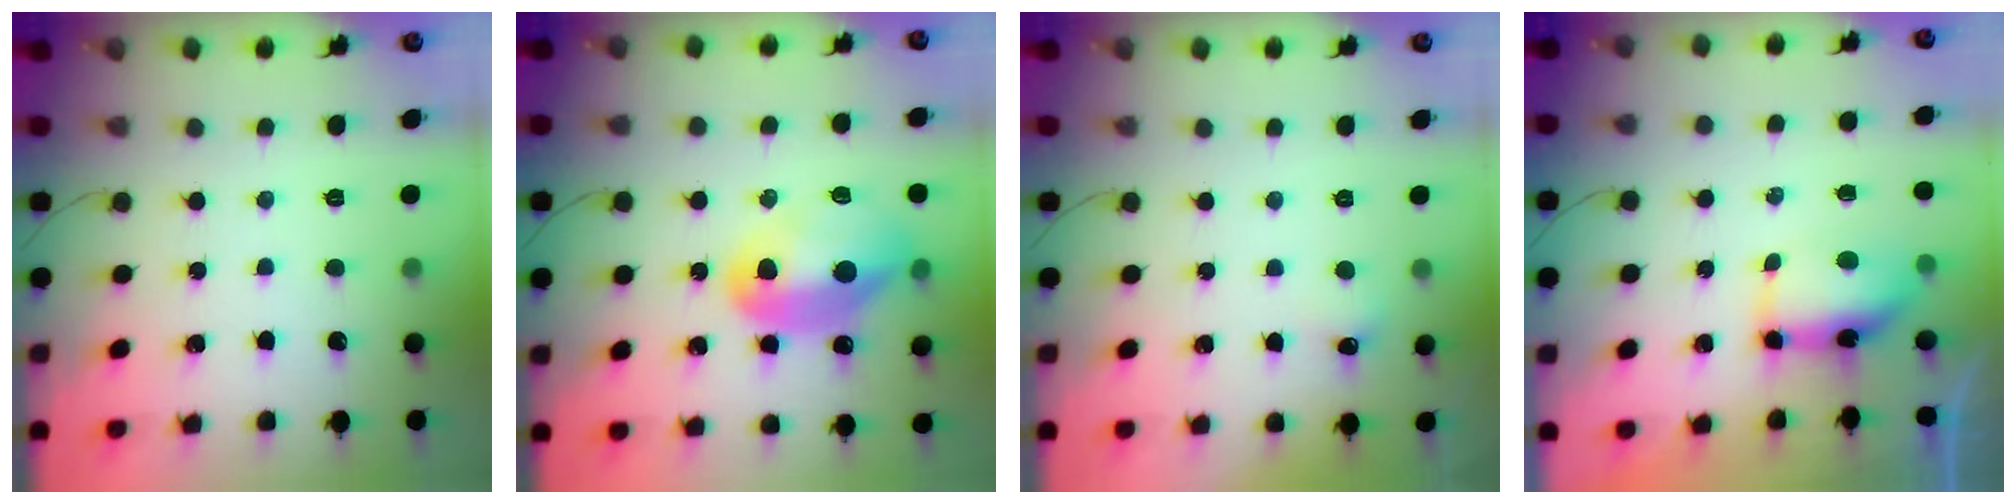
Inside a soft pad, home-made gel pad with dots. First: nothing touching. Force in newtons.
{"total": 16.2, "press": 16.1, "slide": 0.9}
{"total": 4.4, "press": 4.2, "slide": 1.3}
{"total": 7.3, "press": 7.3, "slide": 0.8}